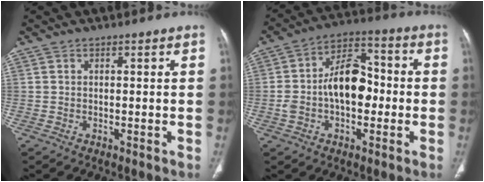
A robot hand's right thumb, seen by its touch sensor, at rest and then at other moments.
{"total": 13.5, "force": [-1.2, 8.3, 10.6], "torque": [-0.163, 0.045, -0.024]}